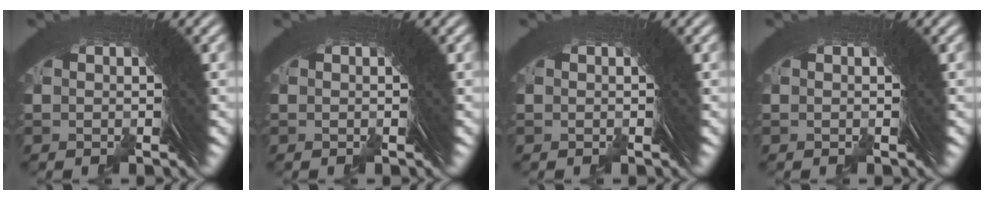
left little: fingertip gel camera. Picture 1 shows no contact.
{"total": 0.0}
{"total": 0.0}
{"total": 0.0}